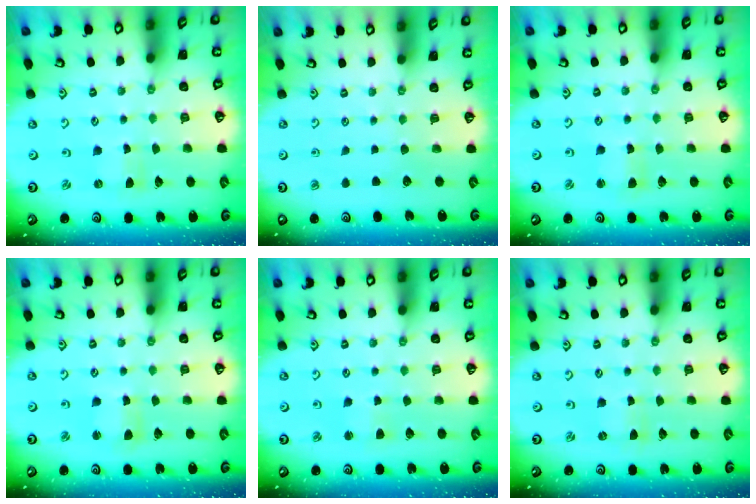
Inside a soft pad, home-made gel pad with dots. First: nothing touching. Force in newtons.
{"total": 0.0}
{"total": 2.2, "press": 2.2, "slide": 0.3}
{"total": 3.1, "press": 3.1, "slide": 0.2}
{"total": 1.5, "press": 1.4, "slide": 0.4}
{"total": 0.0}